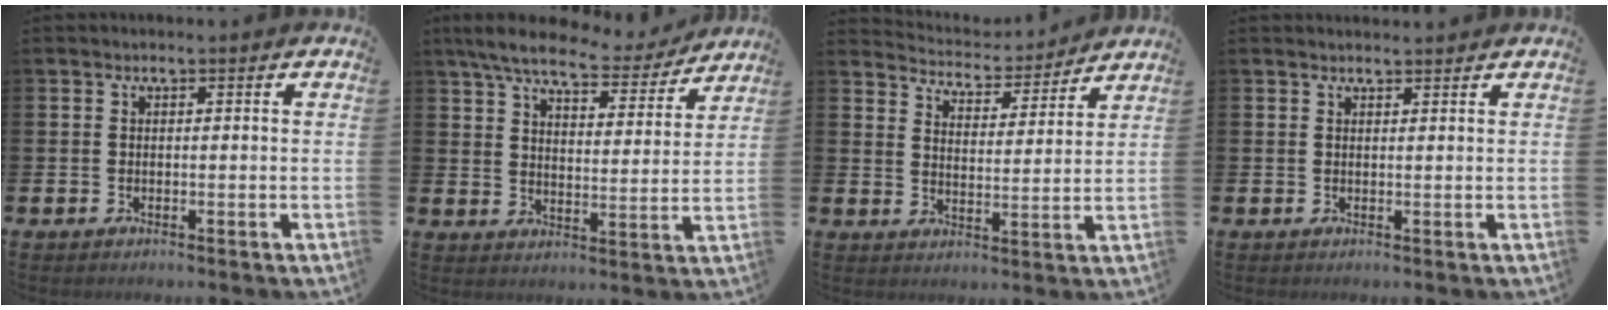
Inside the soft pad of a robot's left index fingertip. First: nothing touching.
{"total": 8.2, "force": [7.2, 2.0, 3.2], "torque": [-0.078, -0.040, 0.123]}
{"total": 4.8, "force": [4.8, 0.9, 0.1], "torque": [-0.019, -0.041, 0.080]}
{"total": 1.2, "force": [1.2, 0.1, 0.1], "torque": [0.010, -0.005, 0.018]}